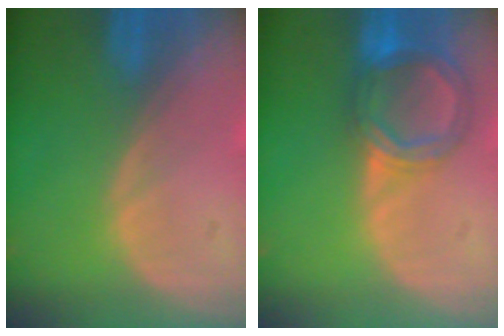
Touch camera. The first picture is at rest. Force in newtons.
{"total": 6.1, "press": 5.8, "slide": 2.0}